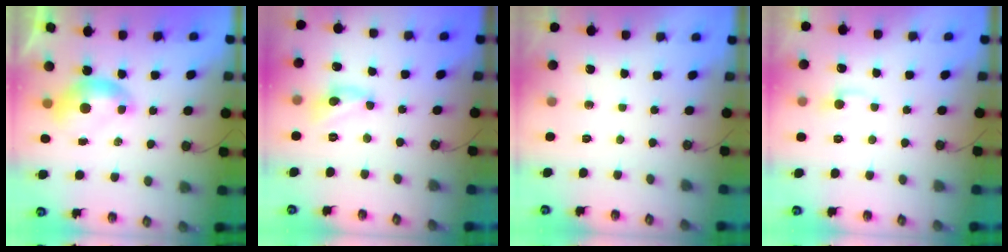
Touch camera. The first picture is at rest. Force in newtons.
{"total": 4.7, "press": 4.7, "slide": 0.3}
{"total": 0.0}
{"total": 0.7, "press": 0.4, "slide": 0.6}